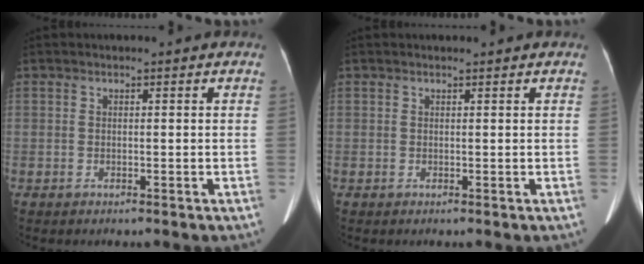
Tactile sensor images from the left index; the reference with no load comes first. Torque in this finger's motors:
{"motor_torque": [0.02, 0.02, -0.02, 0.00]}